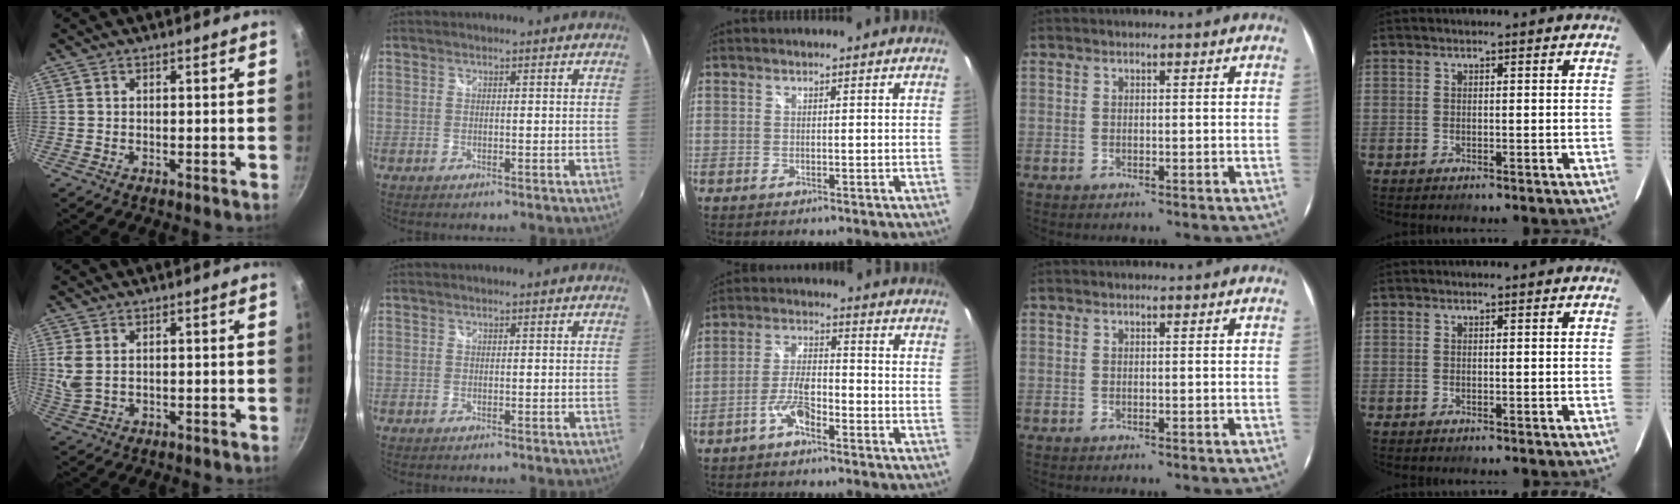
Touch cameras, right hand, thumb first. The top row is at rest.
{"thumb": {"total": 4.0, "force": [0.8, 2.4, 3.1], "torque": [-0.064, -0.003, 0.023]}, "middle": {"total": 5.2, "force": [-3.3, 1.6, 3.6], "torque": [-0.081, 0.012, -0.063]}}